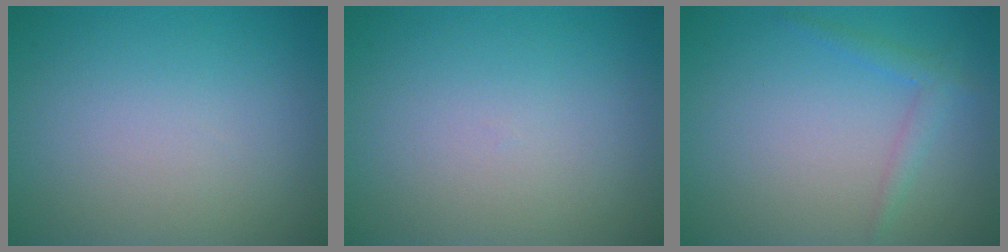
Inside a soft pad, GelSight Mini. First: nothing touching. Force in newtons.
{"total": 0.0}
{"total": 1.6, "press": 1.6, "slide": 0.1}